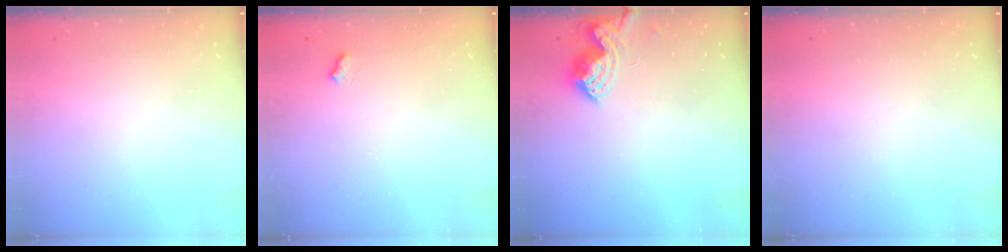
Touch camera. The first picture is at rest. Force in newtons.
{"total": 3.8, "press": 3.8, "slide": 0.5}
{"total": 9.1, "press": 9.1, "slide": 0.3}
{"total": 0.0}